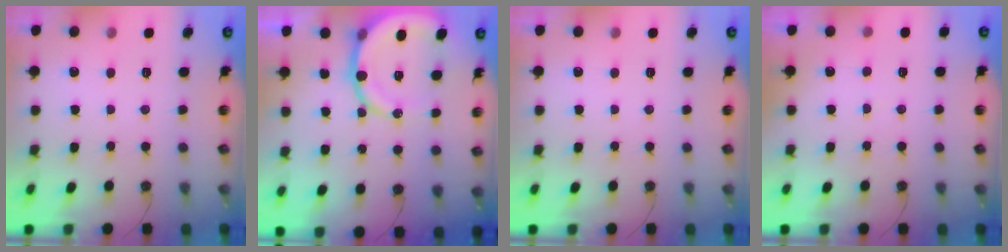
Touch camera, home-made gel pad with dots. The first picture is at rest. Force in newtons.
{"total": 13.1, "press": 12.9, "slide": 2.6}
{"total": 0.0}
{"total": 2.8, "press": 2.6, "slide": 1.1}